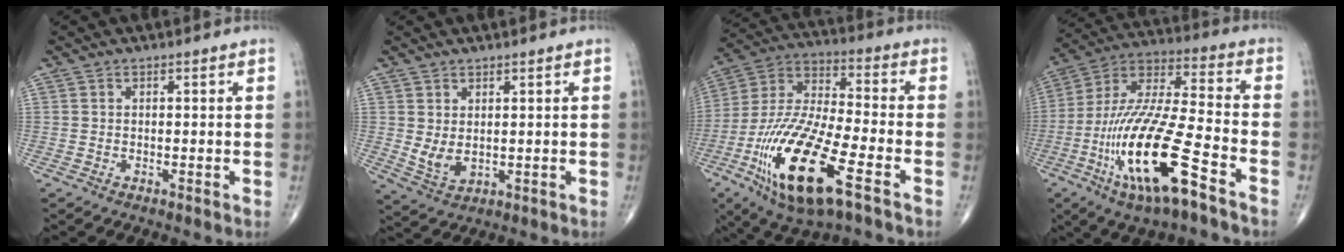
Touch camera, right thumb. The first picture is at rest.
{"total": 4.1, "force": [0.8, 2.4, 3.3], "torque": [-0.059, -0.011, 0.028]}
{"total": 22.5, "force": [-9.6, 6.9, 19.2], "torque": [-0.418, 0.018, -0.173]}
{"total": 22.6, "force": [-9.4, 5.9, 19.6], "torque": [-0.428, 0.025, -0.169]}